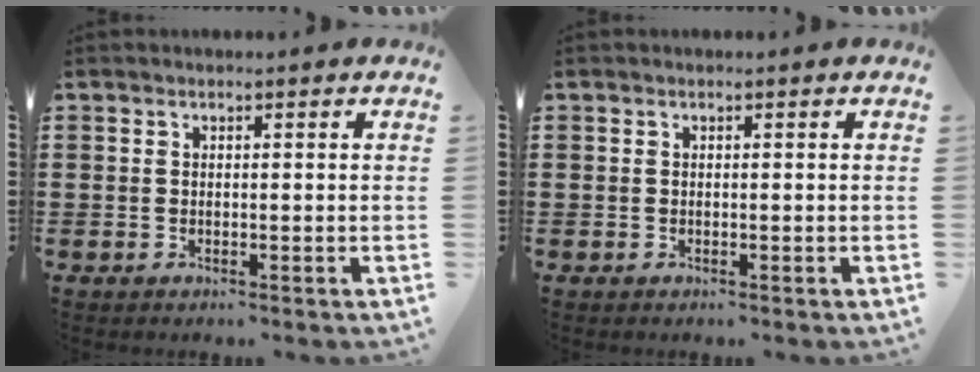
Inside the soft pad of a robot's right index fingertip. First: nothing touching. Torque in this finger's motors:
{"motor_torque": [0.17, 0.15, 0.00, 0.00]}